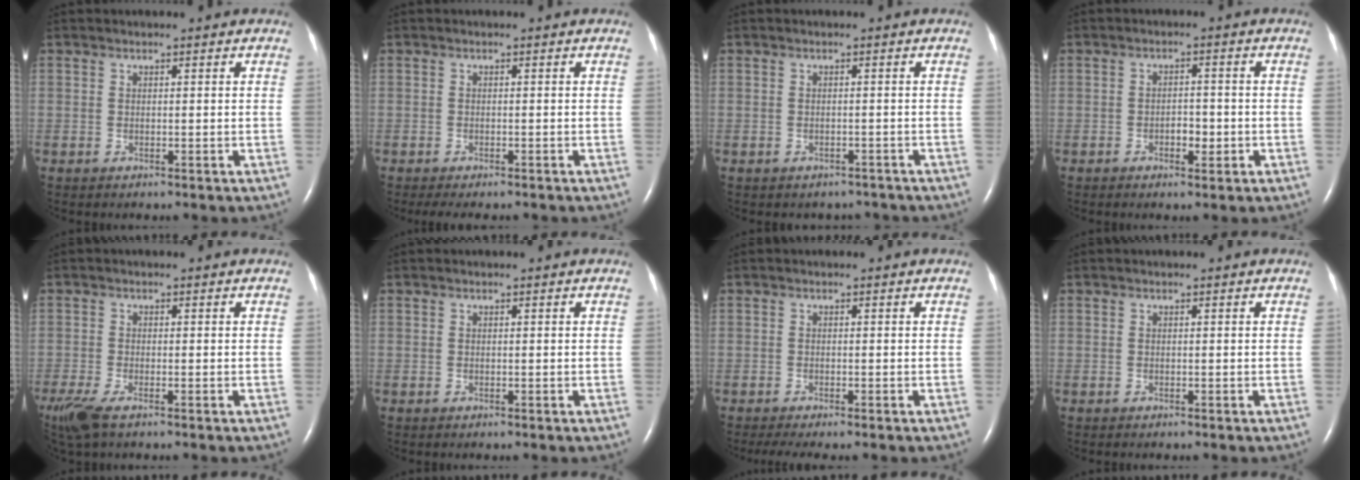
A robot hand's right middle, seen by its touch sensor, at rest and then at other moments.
{"total": 4.8, "force": [-4.0, 1.3, 2.3], "torque": [-0.028, -0.008, -0.054]}
{"total": 3.2, "force": [-2.8, 1.7, 0.0], "torque": [-0.003, 0.011, -0.033]}
{"total": 2.9, "force": [-1.1, 1.3, 2.3], "torque": [-0.036, 0.005, -0.013]}
{"total": 5.3, "force": [-3.6, 1.4, 3.7], "torque": [-0.085, -0.017, -0.068]}
{"total": 0.0}
{"total": 3.9, "force": [-3.1, 0.4, 2.3], "torque": [-0.037, -0.011, -0.047]}
{"total": 0.0}